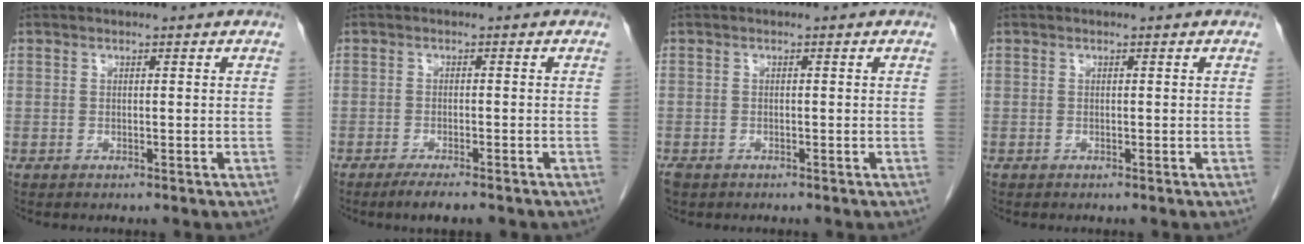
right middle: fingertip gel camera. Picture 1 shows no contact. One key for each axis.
{"total": 4.7, "fx": -3.7, "fy": 0.7, "fz": 2.9, "tx": -0.040, "ty": -0.008, "tz": -0.052}
{"total": 1.8, "fx": -1.3, "fy": 1.1, "fz": 0.6, "tx": -0.019, "ty": -0.002, "tz": -0.021}
{"total": 0.0}